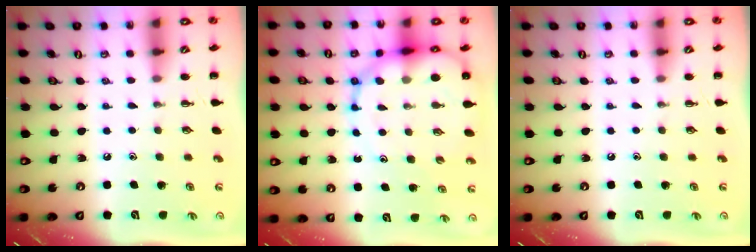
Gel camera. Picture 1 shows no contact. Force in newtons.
{"total": 14.1, "press": 13.6, "slide": 3.5}
{"total": 0.0}